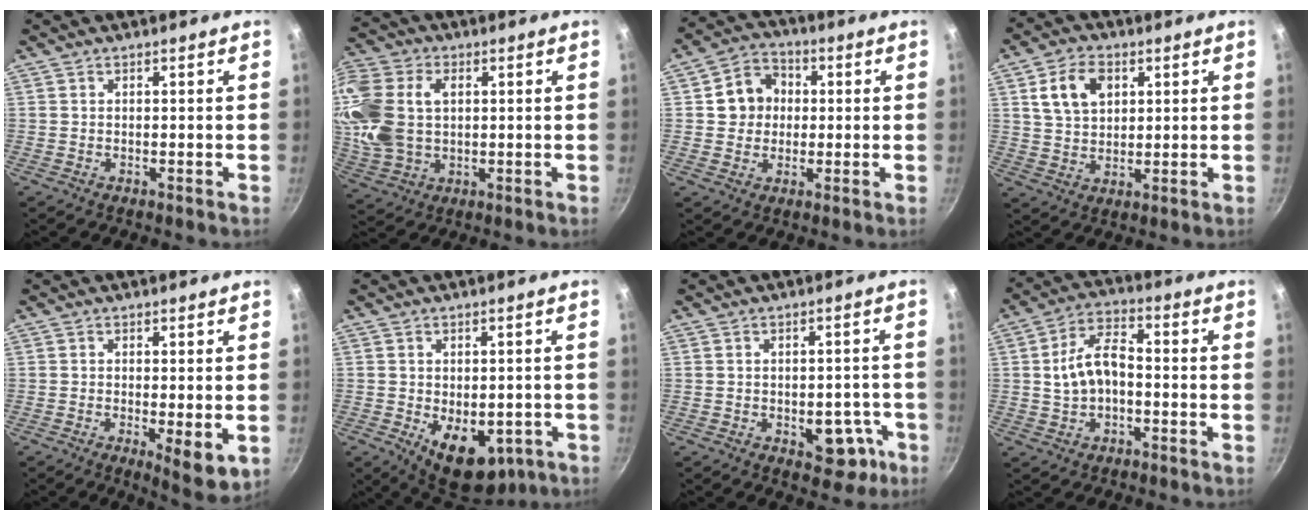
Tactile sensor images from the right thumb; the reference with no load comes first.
{"total": 20.3, "force": [2.9, 14.2, 14.3], "torque": [-0.353, 0.013, 0.061]}
{"total": 8.7, "force": [0.8, 7.7, 4.0], "torque": [-0.033, 0.013, 0.004]}
{"total": 9.2, "force": [3.3, 6.3, 5.8], "torque": [-0.087, -0.006, 0.063]}
{"total": 6.8, "force": [-1.6, 2.0, 6.3], "torque": [-0.095, -0.020, -0.021]}
{"total": 12.7, "force": [-4.6, 7.4, 9.2], "torque": [-0.117, -0.001, -0.049]}
{"total": 7.5, "force": [-3.0, 4.6, 5.2], "torque": [-0.034, 0.024, -0.028]}
{"total": 9.2, "force": [-0.3, 5.6, 7.3], "torque": [-0.130, 0.030, -0.013]}